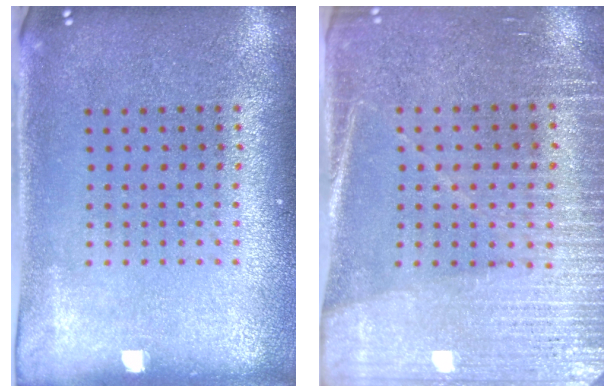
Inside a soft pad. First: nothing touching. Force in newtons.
{"total": 3.3, "press": 3.0, "slide": 1.3}